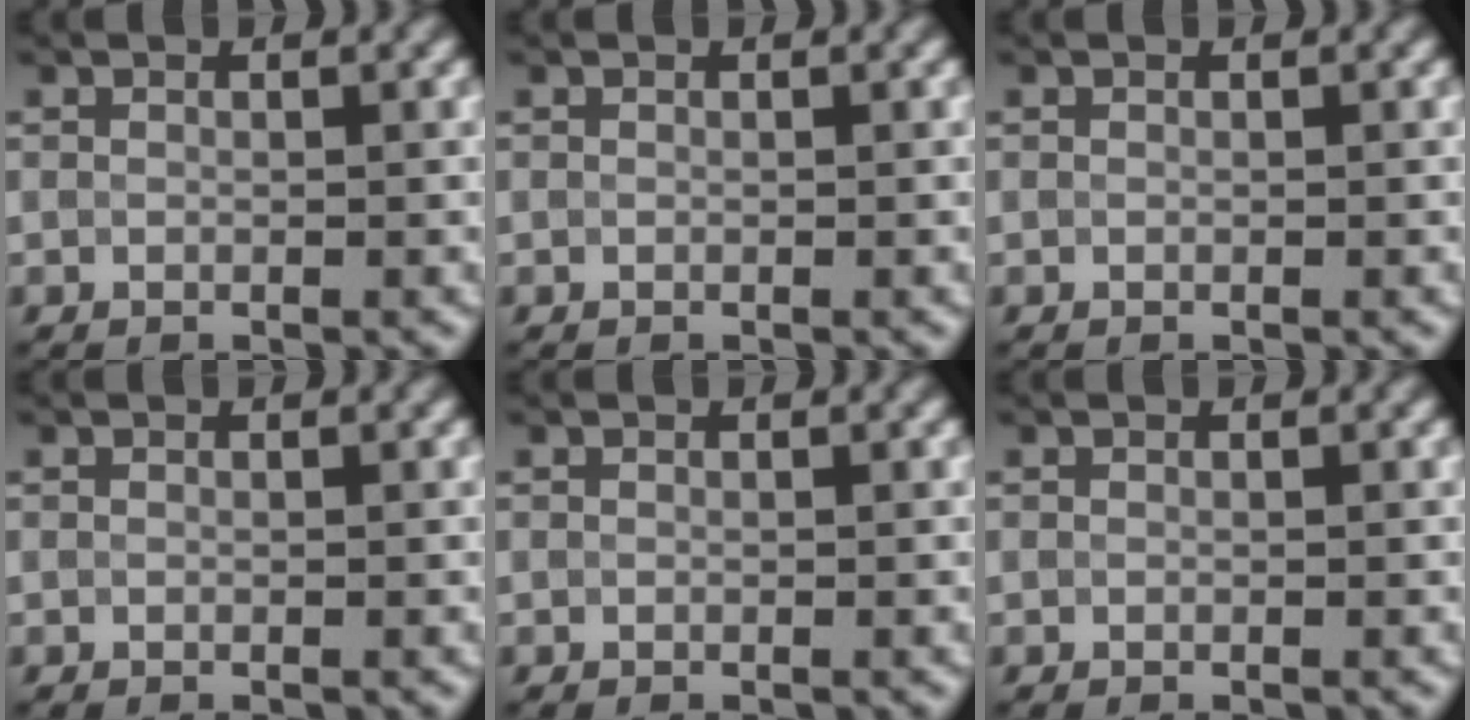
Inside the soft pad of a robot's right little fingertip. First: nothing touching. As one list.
[{"total": 0.0}, {"total": 0.0}, {"total": 0.0}, {"total": 0.0}, {"total": 0.0}]